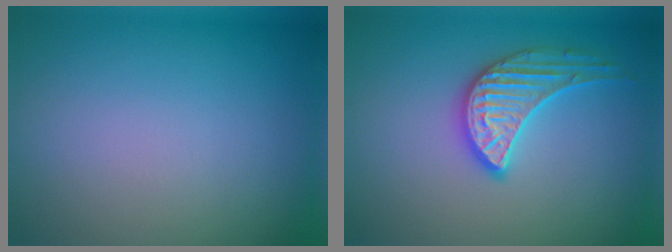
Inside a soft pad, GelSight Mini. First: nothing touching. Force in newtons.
{"total": 3.3, "press": 3.3, "slide": 0.3}